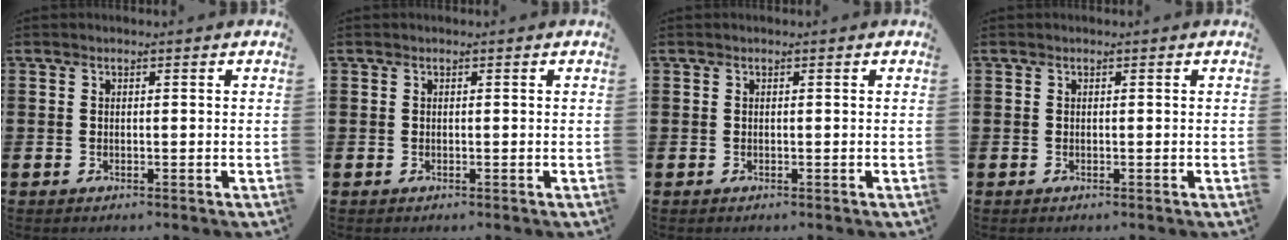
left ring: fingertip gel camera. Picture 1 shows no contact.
{"total": 0.0}
{"total": 0.0}
{"total": 0.0}